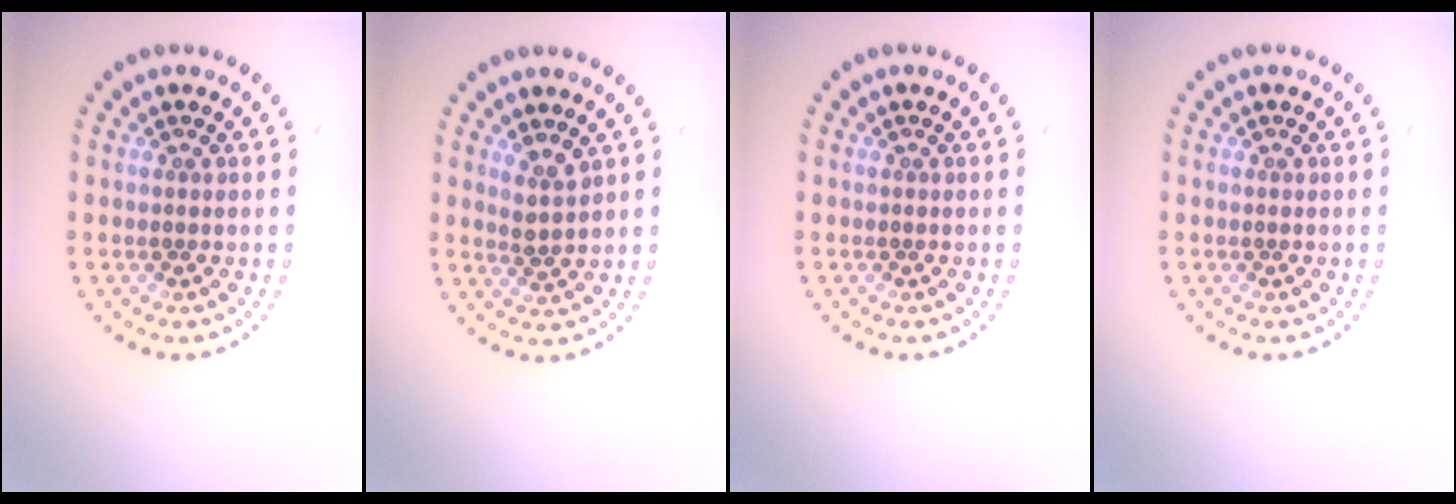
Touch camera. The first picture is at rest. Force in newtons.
{"total": 1.7, "press": 1.3, "slide": 1.1}
{"total": 0.0}
{"total": 0.0}